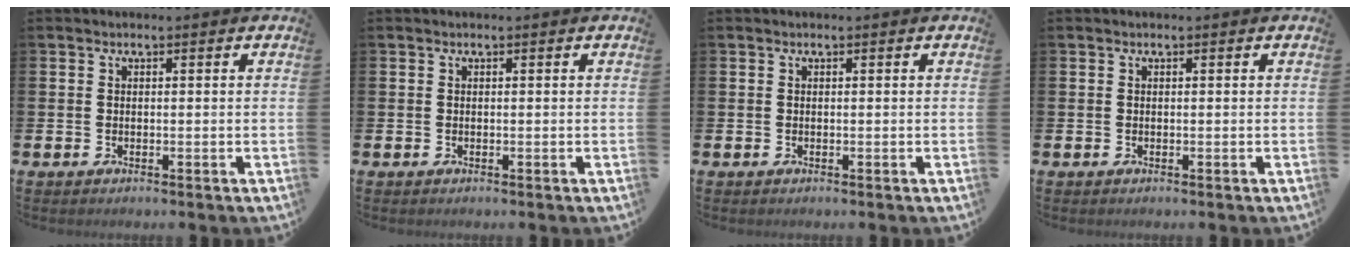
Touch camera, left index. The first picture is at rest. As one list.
[{"total": 0.0}, {"total": 0.0}, {"total": 0.0}]